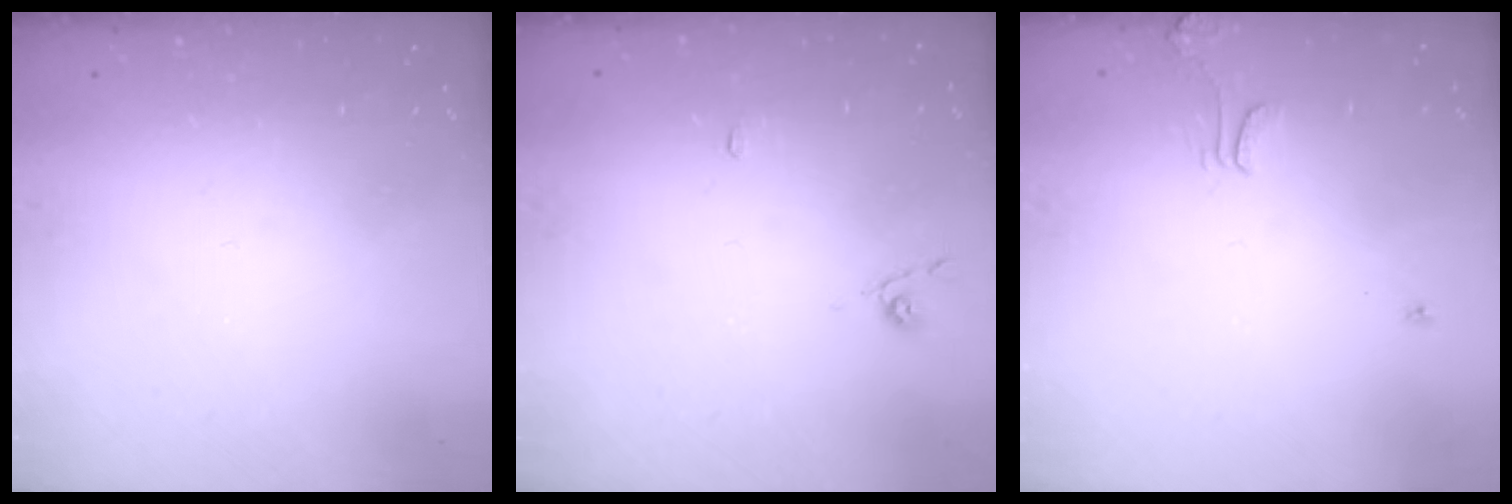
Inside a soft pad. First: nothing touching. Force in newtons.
{"total": 2.6, "press": 2.6, "slide": 0.3}
{"total": 1.7, "press": 1.7, "slide": 0.3}